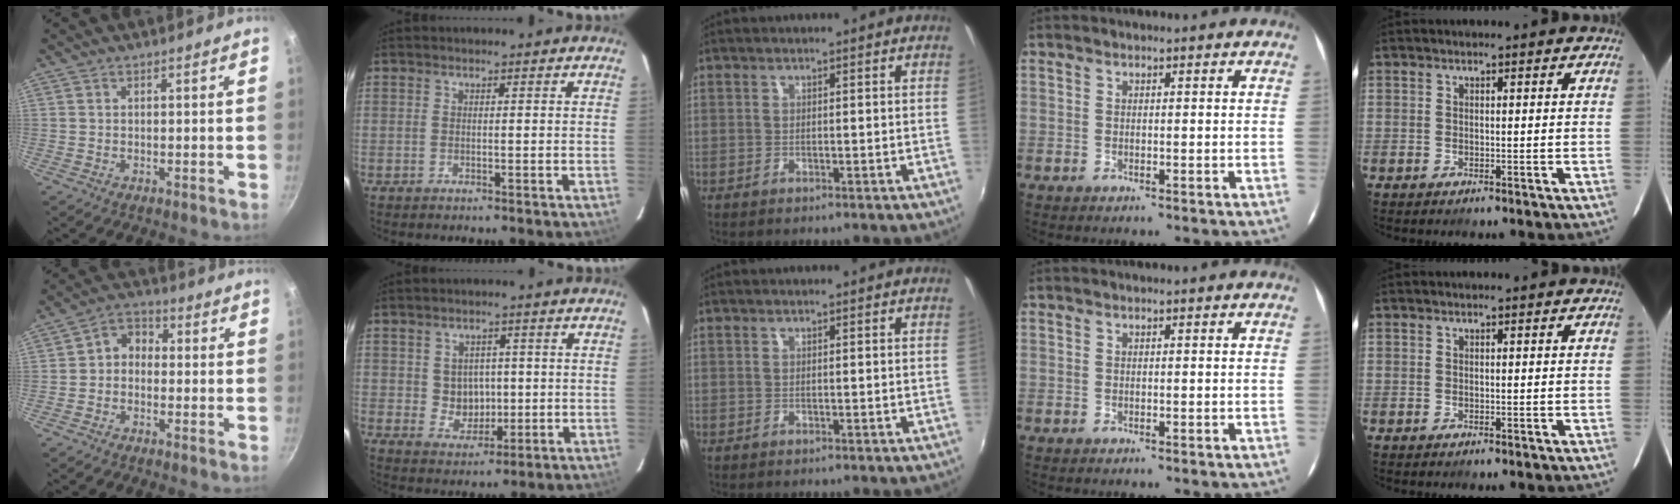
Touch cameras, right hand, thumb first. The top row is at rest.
{"thumb": {"total": 5.0, "force": [-0.7, 4.1, 2.9], "torque": [-0.025, 0.023, -0.028]}, "index": {"total": 5.6, "force": [0.3, 5.2, 2.0], "torque": [-0.040, 0.009, 0.016]}}